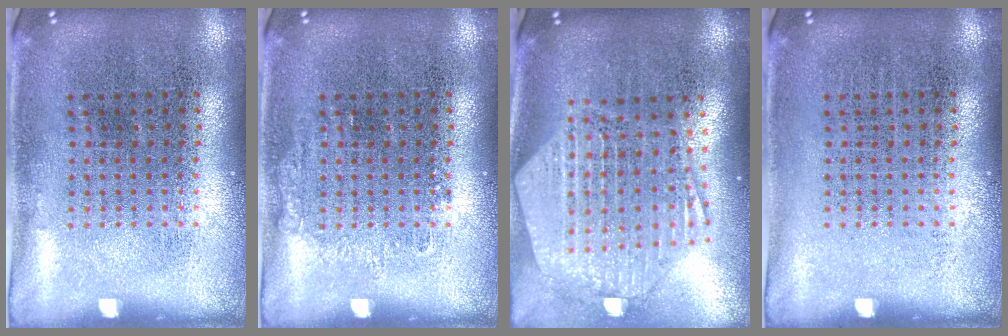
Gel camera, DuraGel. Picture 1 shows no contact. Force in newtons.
{"total": 0.7, "press": 0.7, "slide": 0.2}
{"total": 2.8, "press": 2.3, "slide": 1.5}
{"total": 0.0}